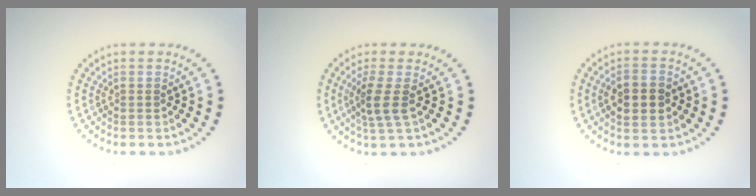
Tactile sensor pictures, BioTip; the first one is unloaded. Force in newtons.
{"total": 2.5, "press": 1.9, "slide": 1.6}
{"total": 4.0, "press": 4.0, "slide": 0.2}